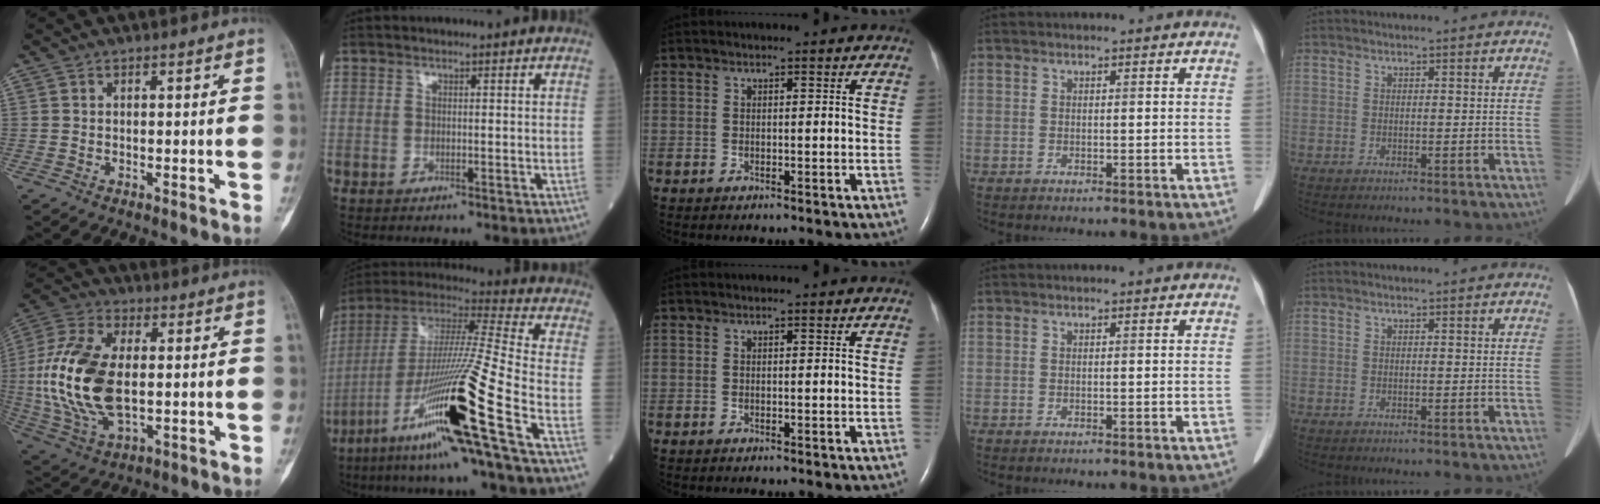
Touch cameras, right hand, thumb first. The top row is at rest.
{"thumb": {"total": 19.3, "force": [-0.3, 10.6, 16.1], "torque": [-0.348, -0.002, 0.002]}, "index": {"total": 23.0, "force": [-10.7, -1.7, 20.3], "torque": [-0.393, -0.039, -0.203]}}